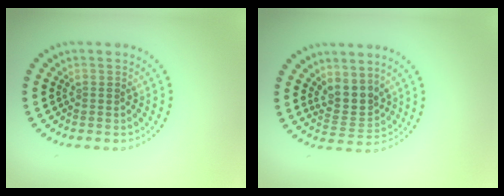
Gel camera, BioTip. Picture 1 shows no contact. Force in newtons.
{"total": 2.9, "press": 2.3, "slide": 1.8}